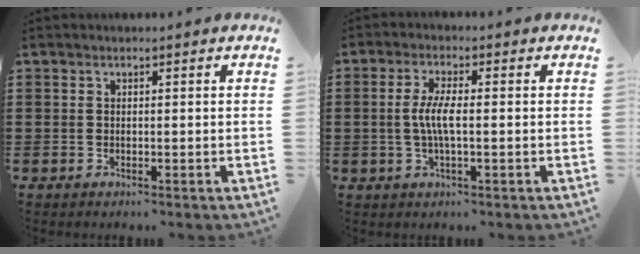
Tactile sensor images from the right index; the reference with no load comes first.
{"total": 4.5, "force": [-0.4, 0.9, 4.4], "torque": [-0.092, -0.004, -0.014]}